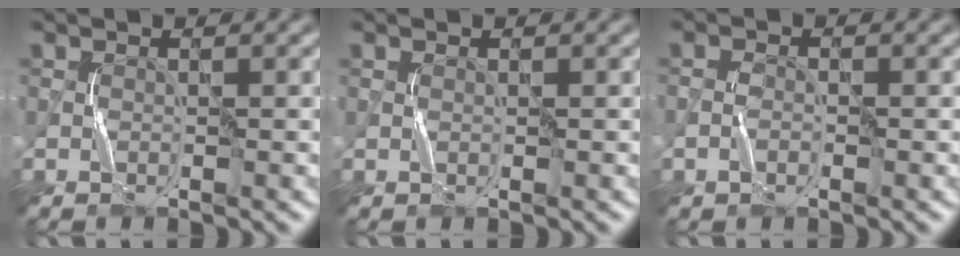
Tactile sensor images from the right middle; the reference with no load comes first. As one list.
[{"total": 0.0}, {"total": 1.1, "force": [-0.5, 0.6, 0.8], "torque": [-0.018, 0.004, -0.013]}]